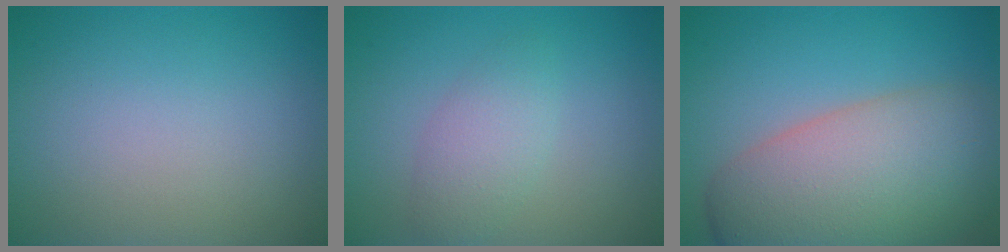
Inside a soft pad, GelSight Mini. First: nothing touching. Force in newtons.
{"total": 2.7, "press": 2.7, "slide": 0.1}
{"total": 11.3, "press": 11.3, "slide": 0.8}